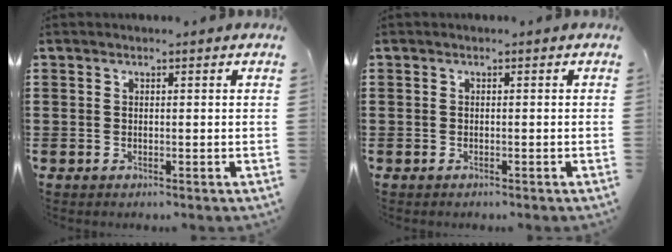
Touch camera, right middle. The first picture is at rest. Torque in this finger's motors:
{"motor_torque": [-0.15, -0.14, -0.04, 0.00]}